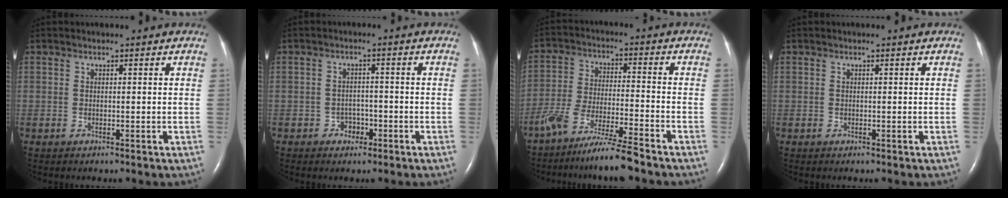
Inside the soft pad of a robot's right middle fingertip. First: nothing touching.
{"total": 2.4, "force": [-1.3, 1.9, 0.9], "torque": [-0.008, 0.008, -0.018]}
{"total": 9.4, "force": [-7.7, -0.1, 5.4], "torque": [-0.109, -0.022, -0.144]}
{"total": 0.0}